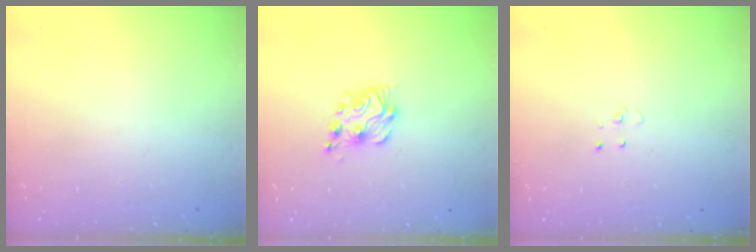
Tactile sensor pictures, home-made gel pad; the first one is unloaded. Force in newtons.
{"total": 8.1, "press": 8.1, "slide": 0.4}
{"total": 3.0, "press": 2.9, "slide": 0.3}